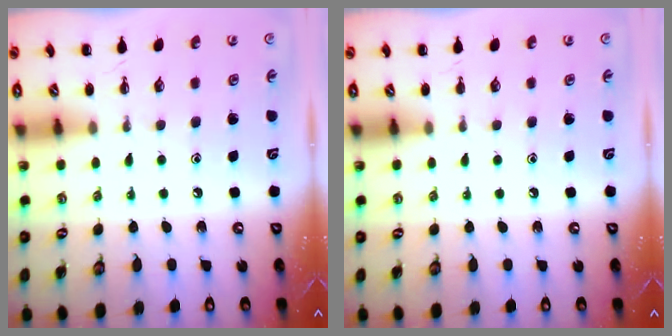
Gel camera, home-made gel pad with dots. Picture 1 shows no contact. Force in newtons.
{"total": 0.0}